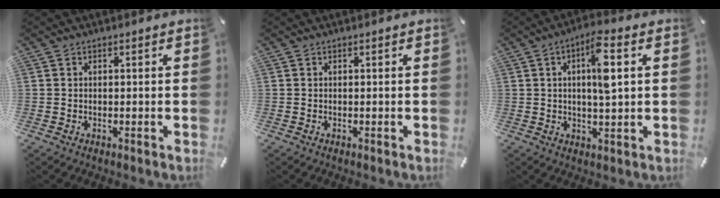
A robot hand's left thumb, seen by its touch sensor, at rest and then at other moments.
{"total": 0.0}
{"total": 8.5, "force": [2.0, 2.0, 8.0], "torque": [-0.139, 0.000, 0.028]}